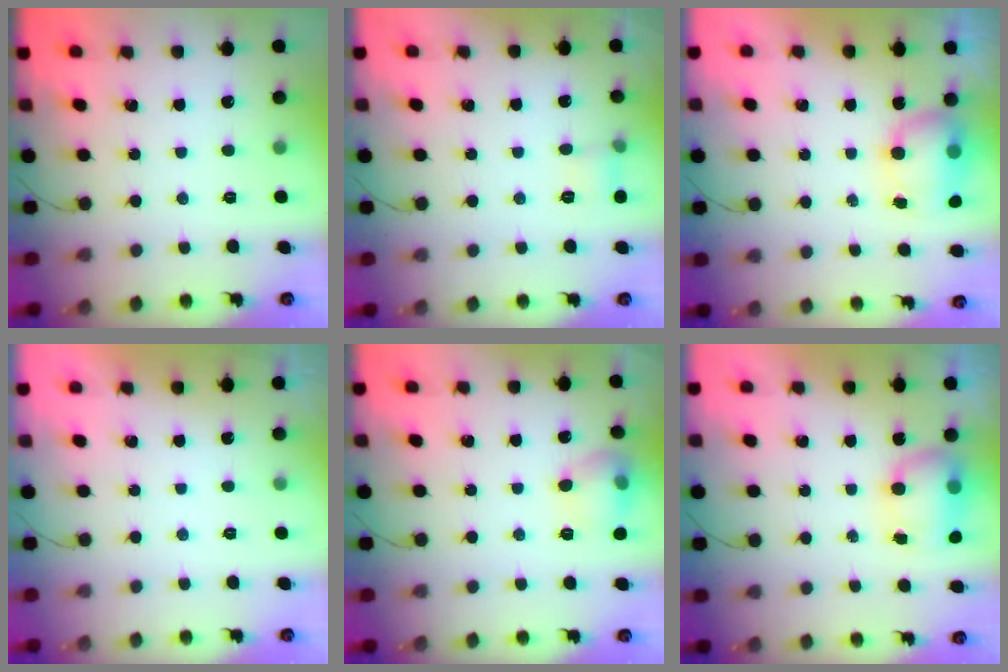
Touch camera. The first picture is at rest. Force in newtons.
{"total": 5.8, "press": 5.6, "slide": 1.6}
{"total": 8.4, "press": 7.9, "slide": 2.6}
{"total": 0.0}
{"total": 10.3, "press": 10.2, "slide": 1.2}
{"total": 11.7, "press": 8.7, "slide": 7.8}